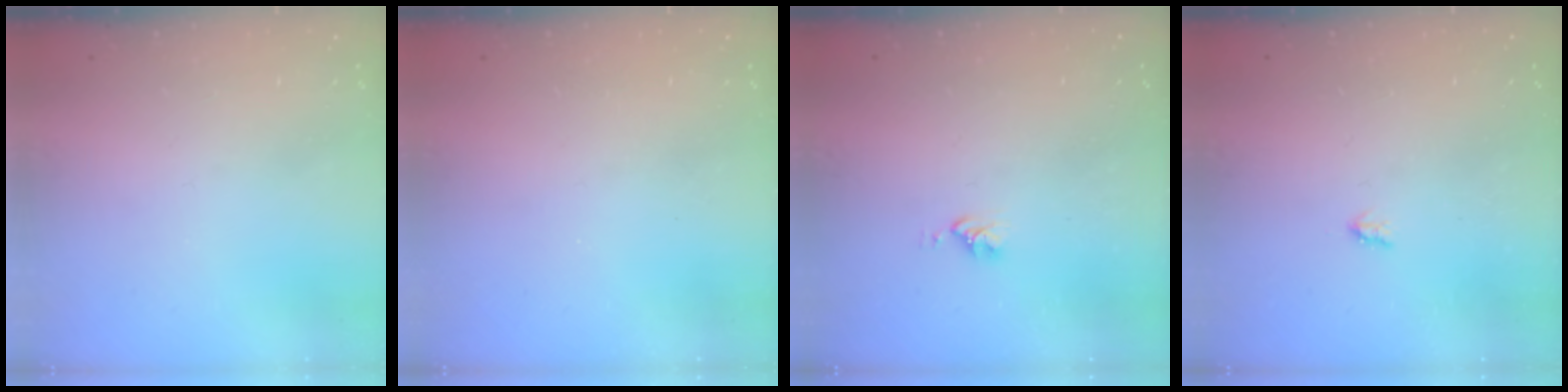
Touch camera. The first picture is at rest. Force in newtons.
{"total": 0.0}
{"total": 2.8, "press": 2.8, "slide": 0.4}
{"total": 1.9, "press": 1.9, "slide": 0.3}